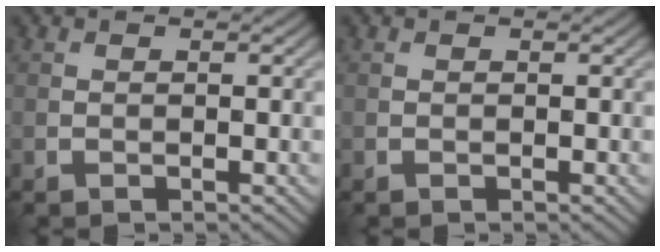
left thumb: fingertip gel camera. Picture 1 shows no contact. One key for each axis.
{"total": 0.0}